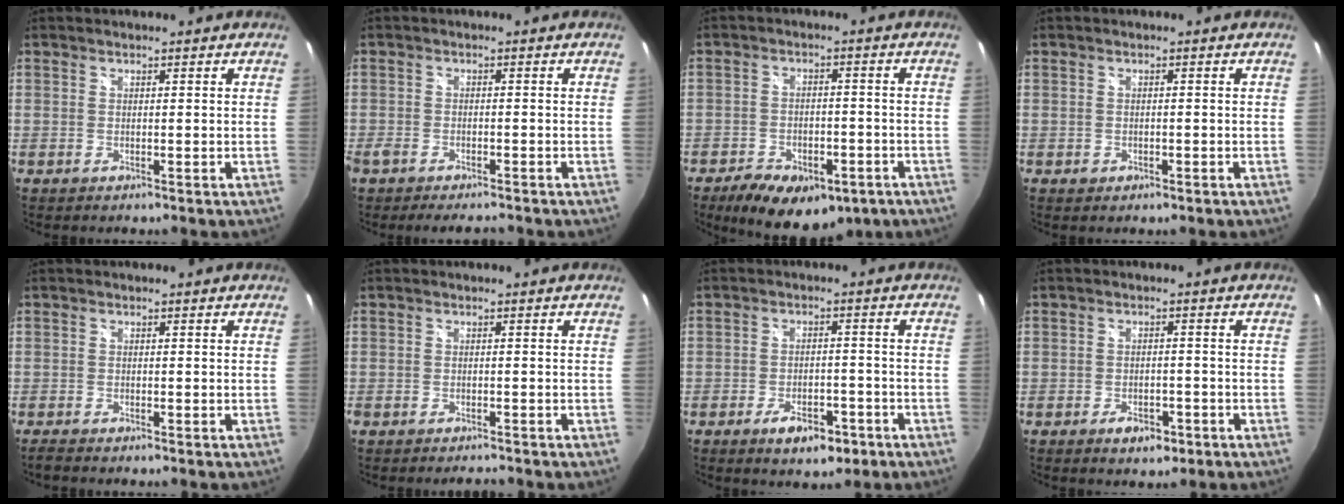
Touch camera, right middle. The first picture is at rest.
{"total": 5.9, "force": [-4.9, 2.0, 2.7], "torque": [-0.066, -0.017, -0.081]}
{"total": 15.1, "force": [-9.5, 7.9, 8.8], "torque": [-0.183, -0.013, -0.127]}
{"total": 1.5, "force": [-0.7, 1.2, 0.6], "torque": [-0.012, -0.004, -0.011]}
{"total": 1.4, "force": [-1.3, 0.0, 0.6], "torque": [-0.013, -0.007, -0.025]}
{"total": 2.4, "force": [-2.2, 0.7, 0.7], "torque": [-0.017, -0.007, -0.035]}
{"total": 7.0, "force": [-4.2, 3.5, 4.5], "torque": [-0.090, -0.001, -0.057]}
{"total": 4.4, "force": [-2.6, 2.5, 2.6], "torque": [-0.052, 0.000, -0.034]}